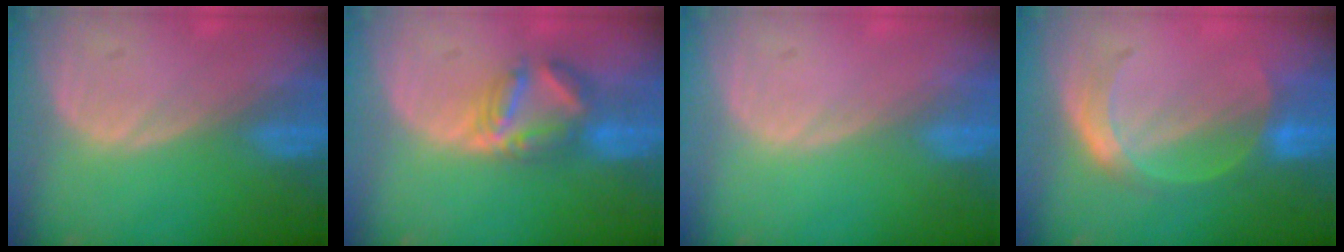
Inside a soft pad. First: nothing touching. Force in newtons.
{"total": 5.9, "press": 5.9, "slide": 0.5}
{"total": 0.0}
{"total": 4.9, "press": 4.9, "slide": 0.3}